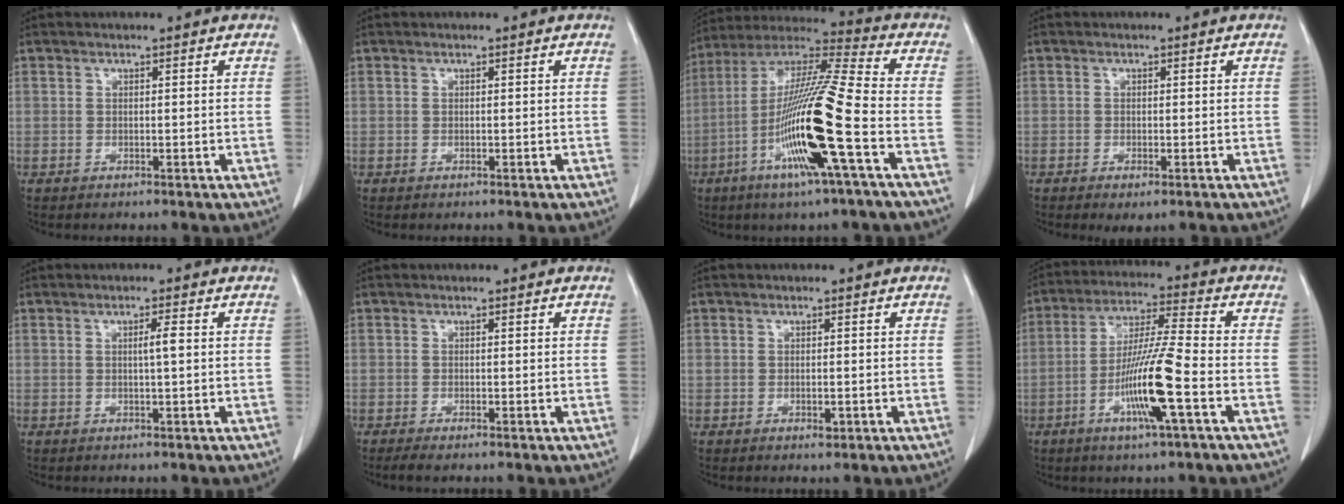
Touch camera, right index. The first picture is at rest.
{"total": 0.0}
{"total": 19.1, "force": [-5.9, -0.4, 18.1], "torque": [-0.364, -0.017, -0.122]}
{"total": 2.3, "force": [-1.4, 0.8, 1.6], "torque": [-0.021, -0.004, -0.015]}
{"total": 1.8, "force": [0.2, -0.1, 1.7], "torque": [-0.031, 0.001, 0.003]}
{"total": 1.3, "force": [-0.9, 0.1, 0.9], "torque": [-0.021, -0.005, -0.019]}
{"total": 1.5, "force": [-0.3, 0.8, 1.2], "torque": [-0.022, -0.001, 0.001]}
{"total": 13.3, "force": [-5.0, -0.2, 12.3], "torque": [-0.237, 0.000, -0.098]}